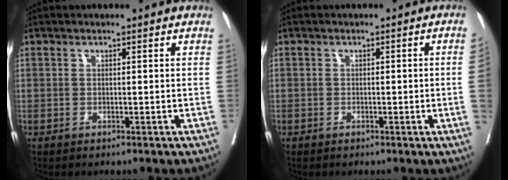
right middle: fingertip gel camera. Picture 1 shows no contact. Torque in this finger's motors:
{"motor_torque": [1.03, -1.11, -0.07, -0.21]}